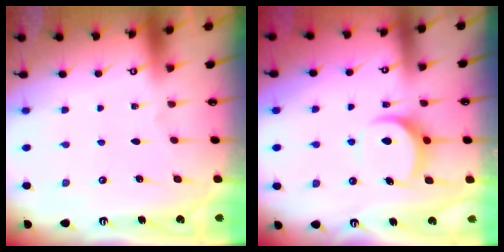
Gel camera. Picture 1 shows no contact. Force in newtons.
{"total": 8.4, "press": 8.4, "slide": 0.6}